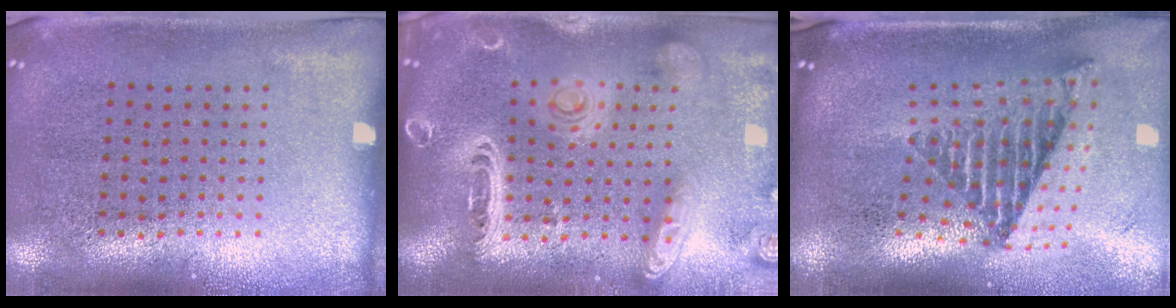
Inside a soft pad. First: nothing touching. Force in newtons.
{"total": 3.3, "press": 2.7, "slide": 1.9}
{"total": 2.7, "press": 1.7, "slide": 2.1}